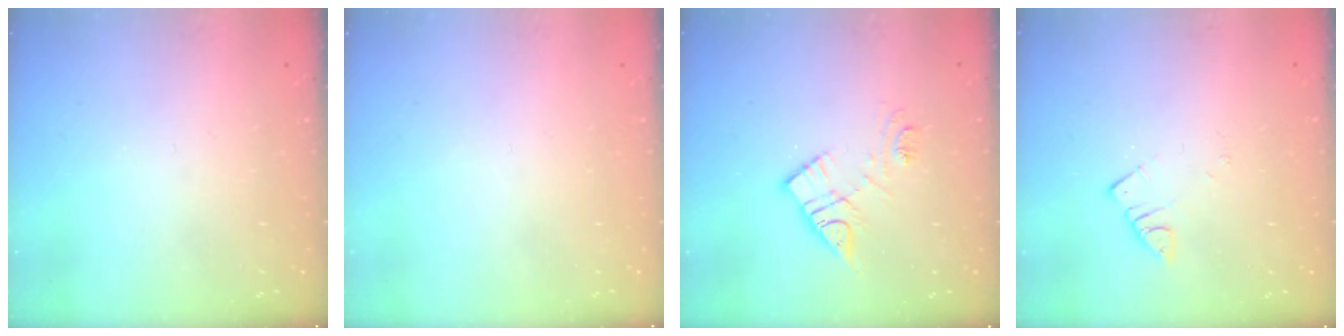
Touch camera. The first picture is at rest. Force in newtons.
{"total": 1.5, "press": 1.5, "slide": 0.1}
{"total": 11.6, "press": 11.6, "slide": 0.9}
{"total": 2.5, "press": 2.5, "slide": 0.3}